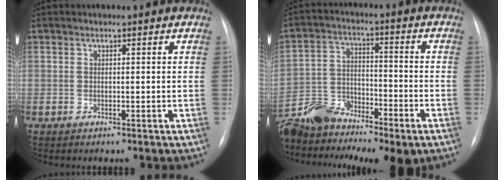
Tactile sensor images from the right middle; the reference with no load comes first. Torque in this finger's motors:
{"motor_torque": [-0.08, -0.39, 0.04, 0.01]}